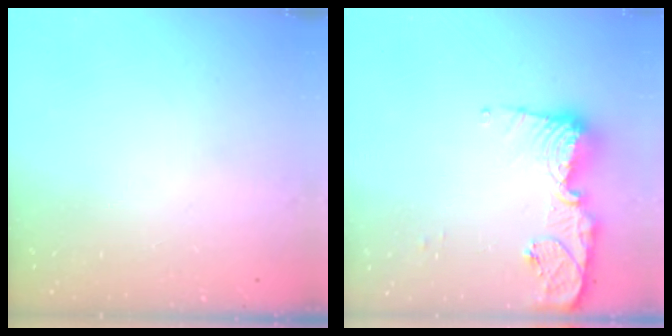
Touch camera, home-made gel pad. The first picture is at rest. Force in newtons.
{"total": 13.5, "press": 13.4, "slide": 1.3}